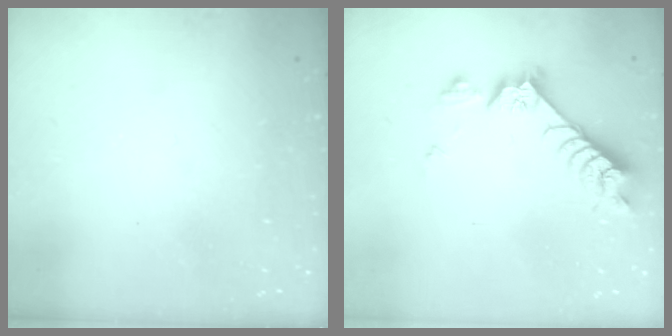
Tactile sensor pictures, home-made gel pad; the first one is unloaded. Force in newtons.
{"total": 7.4, "press": 7.3, "slide": 1.1}